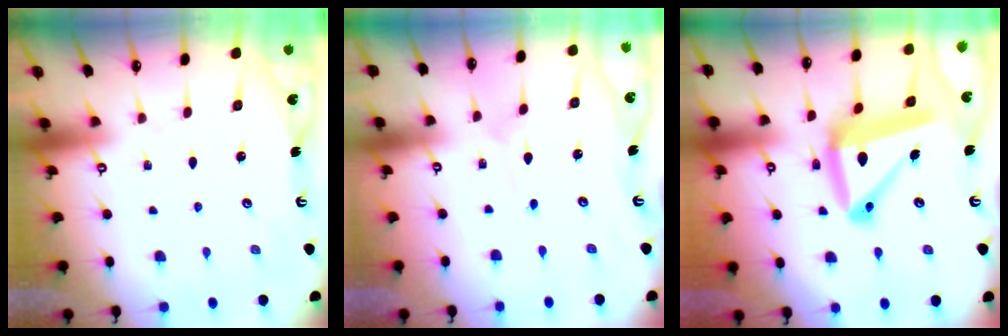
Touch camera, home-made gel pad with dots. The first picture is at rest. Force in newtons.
{"total": 2.3, "press": 2.3, "slide": 0.1}
{"total": 16.6, "press": 16.5, "slide": 2.1}